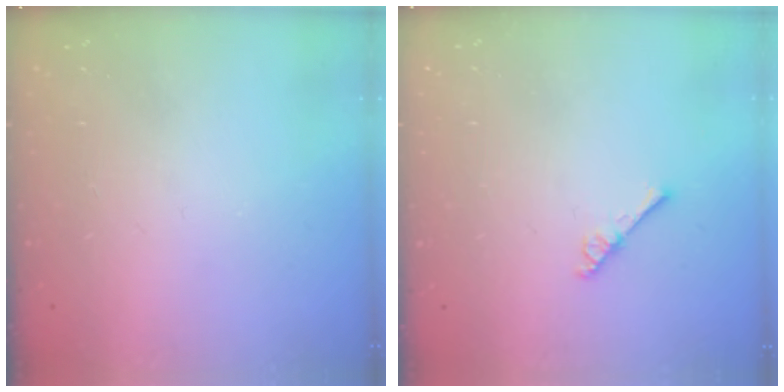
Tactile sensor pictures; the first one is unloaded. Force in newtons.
{"total": 2.6, "press": 2.6, "slide": 0.3}